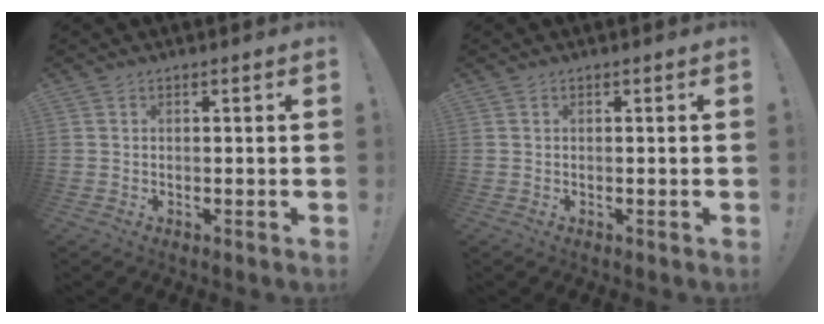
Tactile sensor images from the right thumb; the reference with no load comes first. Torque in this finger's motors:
{"motor_torque": [-0.02, 0.19, -0.07, 0.00, 0.01]}